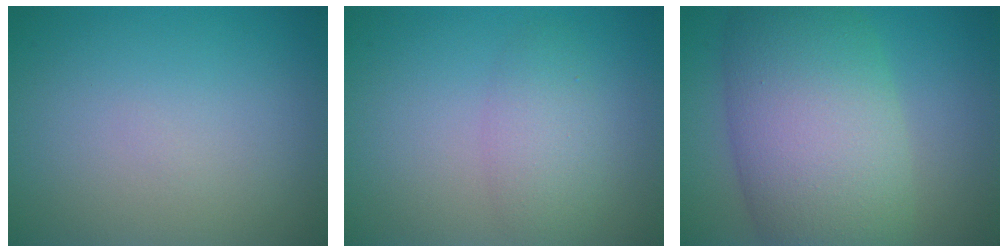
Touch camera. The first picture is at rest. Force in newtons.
{"total": 2.7, "press": 2.7, "slide": 0.2}
{"total": 12.0, "press": 12.0, "slide": 0.5}